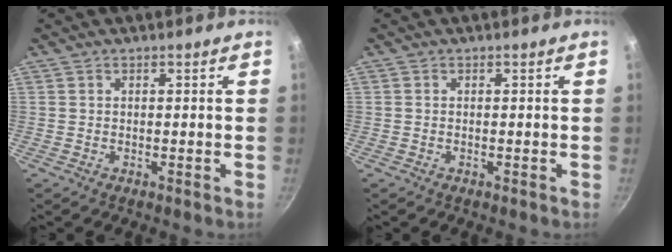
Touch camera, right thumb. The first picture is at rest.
{"total": 0.0}